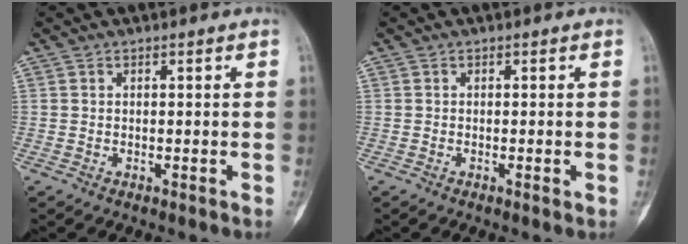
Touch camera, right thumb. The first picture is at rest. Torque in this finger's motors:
{"motor_torque": [-0.64, -0.32, -0.46, 0.04, 0.08]}